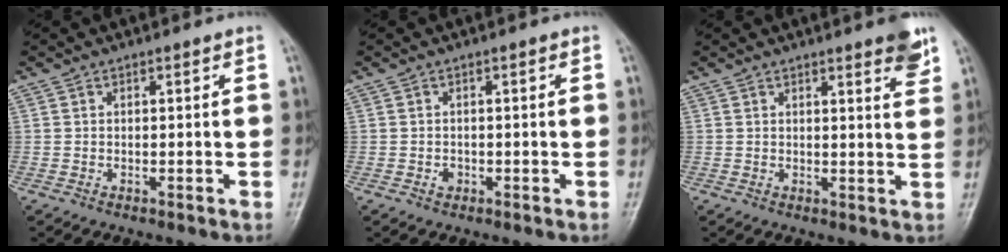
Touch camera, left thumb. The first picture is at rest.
{"total": 1.1, "force": [-0.4, 0.9, 0.5], "torque": [-0.002, 0.004, -0.007]}
{"total": 4.8, "force": [3.2, 0.9, 3.5], "torque": [-0.033, -0.018, 0.036]}